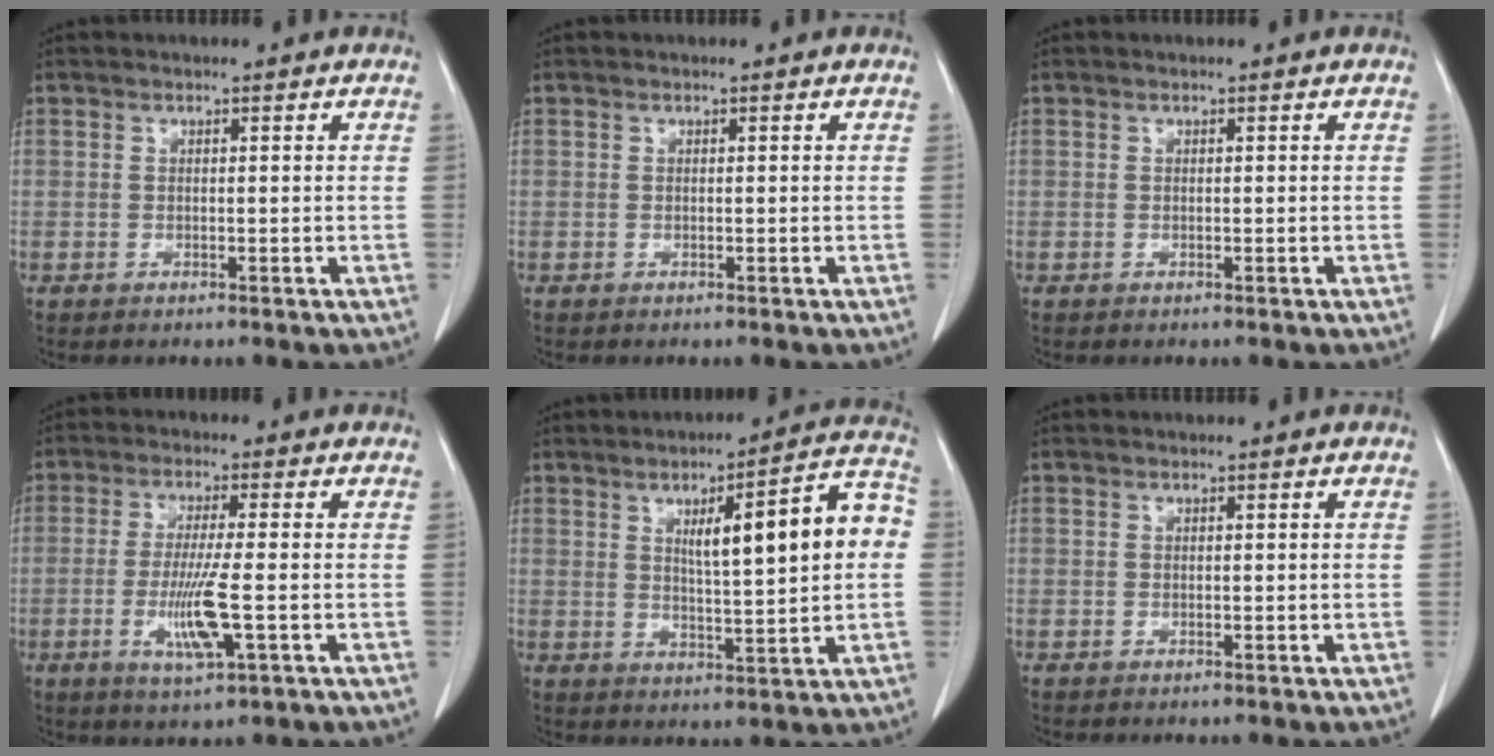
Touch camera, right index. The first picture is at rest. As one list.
[{"total": 0.0}, {"total": 0.0}, {"total": 7.8, "force": [-1.9, 0.2, 7.5], "torque": [-0.146, -0.017, -0.035]}, {"total": 13.3, "force": [2.2, 1.7, 13.0], "torque": [-0.180, 0.026, 0.033]}, {"total": 0.0}]